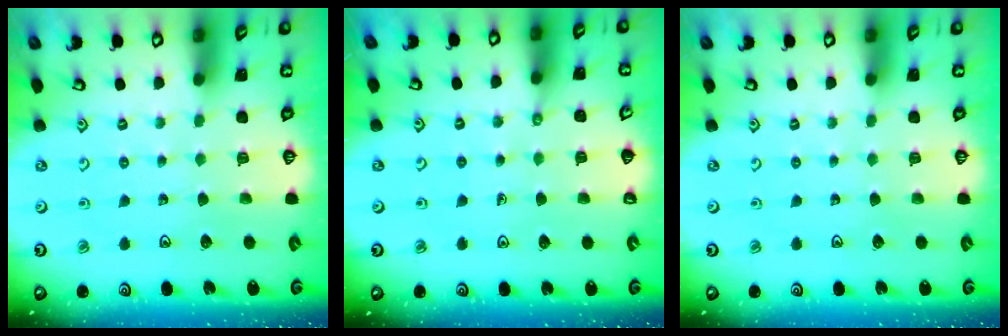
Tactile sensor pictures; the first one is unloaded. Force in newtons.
{"total": 2.7, "press": 2.7, "slide": 0.5}
{"total": 0.0}